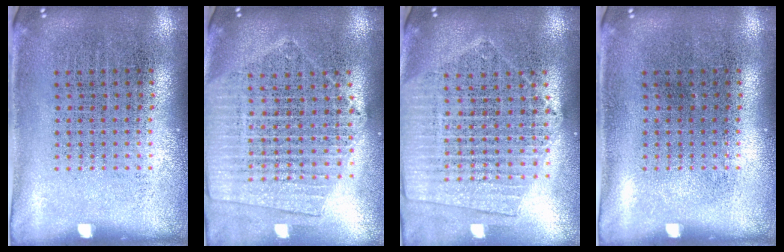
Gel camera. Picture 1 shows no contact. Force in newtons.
{"total": 1.9, "press": 1.8, "slide": 0.7}
{"total": 1.9, "press": 1.8, "slide": 0.7}
{"total": 0.0}